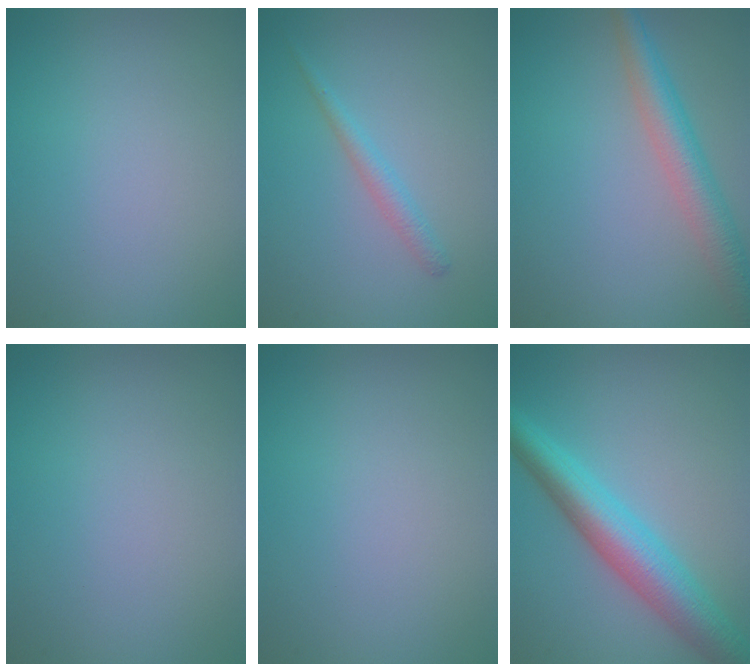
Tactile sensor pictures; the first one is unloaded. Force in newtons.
{"total": 1.5, "press": 1.5, "slide": 0.1}
{"total": 4.5, "press": 4.5, "slide": 0.2}
{"total": 0.0}
{"total": 0.0}
{"total": 6.5, "press": 6.5, "slide": 0.0}